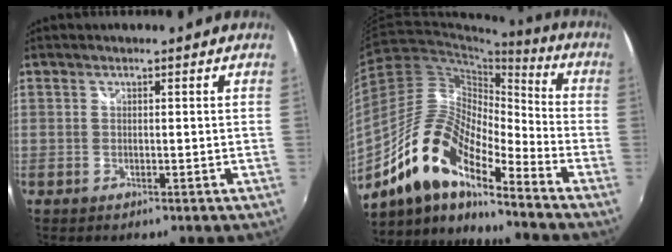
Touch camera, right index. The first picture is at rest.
{"total": 16.4, "force": [-11.2, 5.0, 11.0], "torque": [-0.202, 0.000, -0.224]}